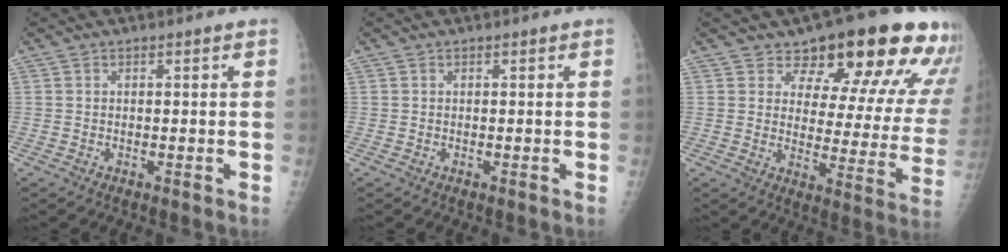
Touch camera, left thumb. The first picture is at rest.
{"total": 0.0}
{"total": 19.4, "force": [14.1, 8.2, 10.4], "torque": [-0.087, -0.079, 0.168]}